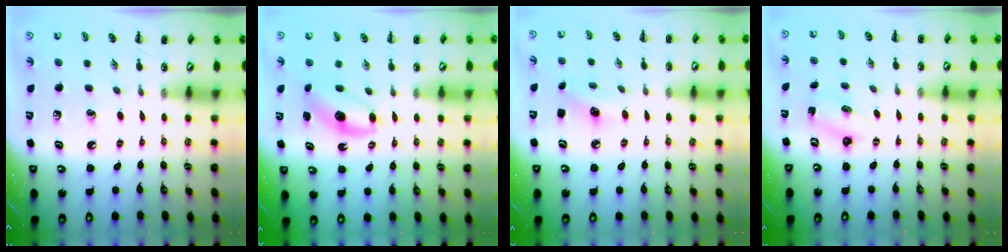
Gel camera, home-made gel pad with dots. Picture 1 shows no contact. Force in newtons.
{"total": 5.0, "press": 4.8, "slide": 1.4}
{"total": 5.0, "press": 4.8, "slide": 1.3}
{"total": 1.3, "press": 1.2, "slide": 0.3}